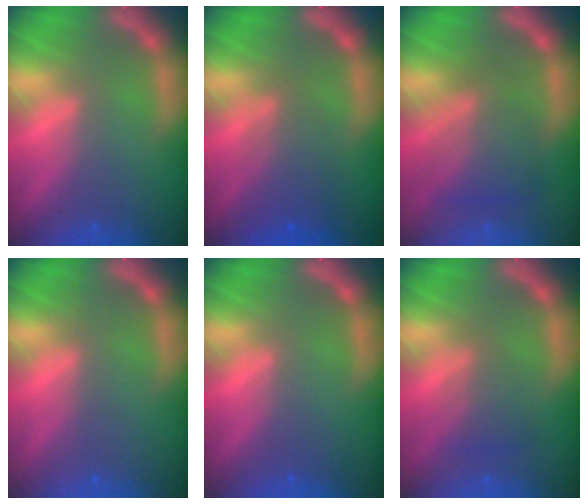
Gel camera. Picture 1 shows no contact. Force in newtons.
{"total": 4.1}
{"total": 5.5}
{"total": 0.0}
{"total": 0.0}
{"total": 2.5}